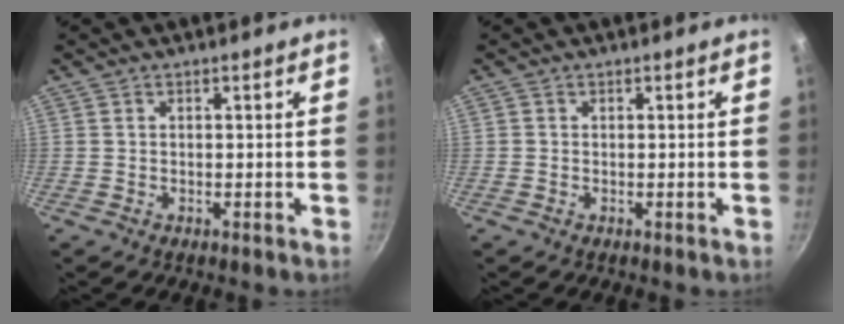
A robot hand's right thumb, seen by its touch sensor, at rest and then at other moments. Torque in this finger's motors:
{"motor_torque": [-0.01, 0.22, 0.48, 0.02, 0.01]}